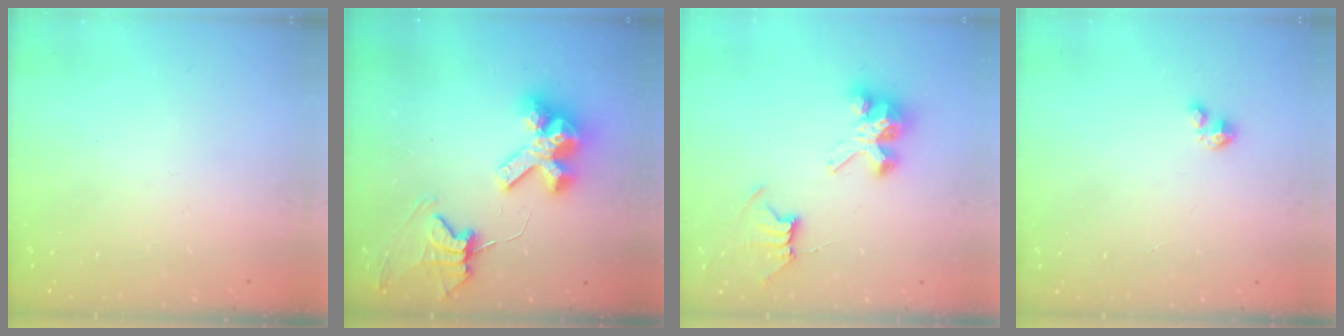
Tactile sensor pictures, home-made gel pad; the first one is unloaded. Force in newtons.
{"total": 11.7, "press": 11.6, "slide": 1.3}
{"total": 8.0, "press": 8.0, "slide": 0.5}
{"total": 1.2, "press": 1.2, "slide": 0.2}